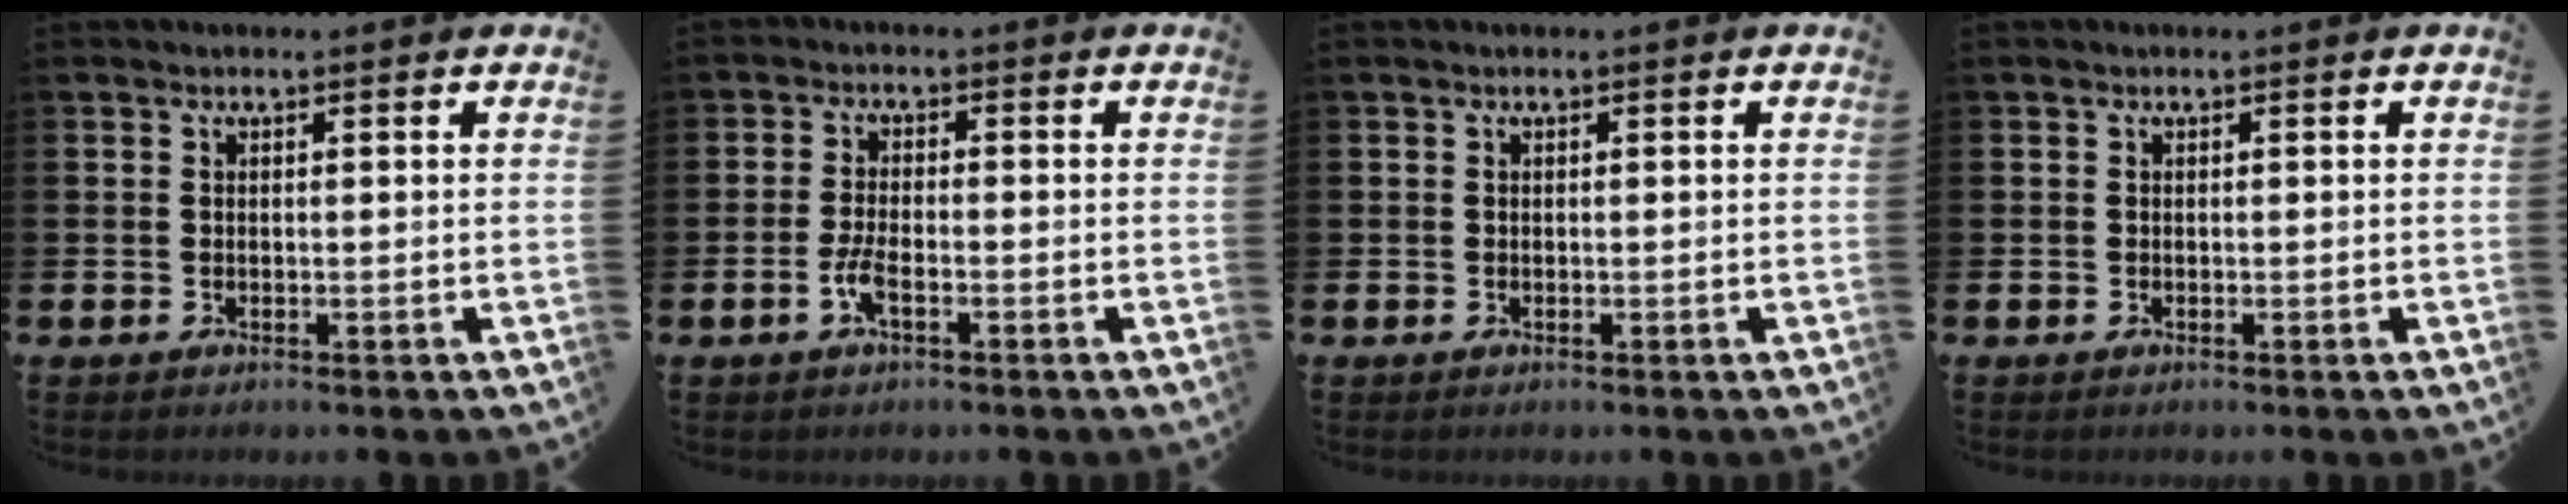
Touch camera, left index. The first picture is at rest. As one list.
[{"total": 3.0, "force": [-1.3, 0.9, 2.5], "torque": [-0.066, 0.003, -0.027]}, {"total": 0.0}, {"total": 0.0}]